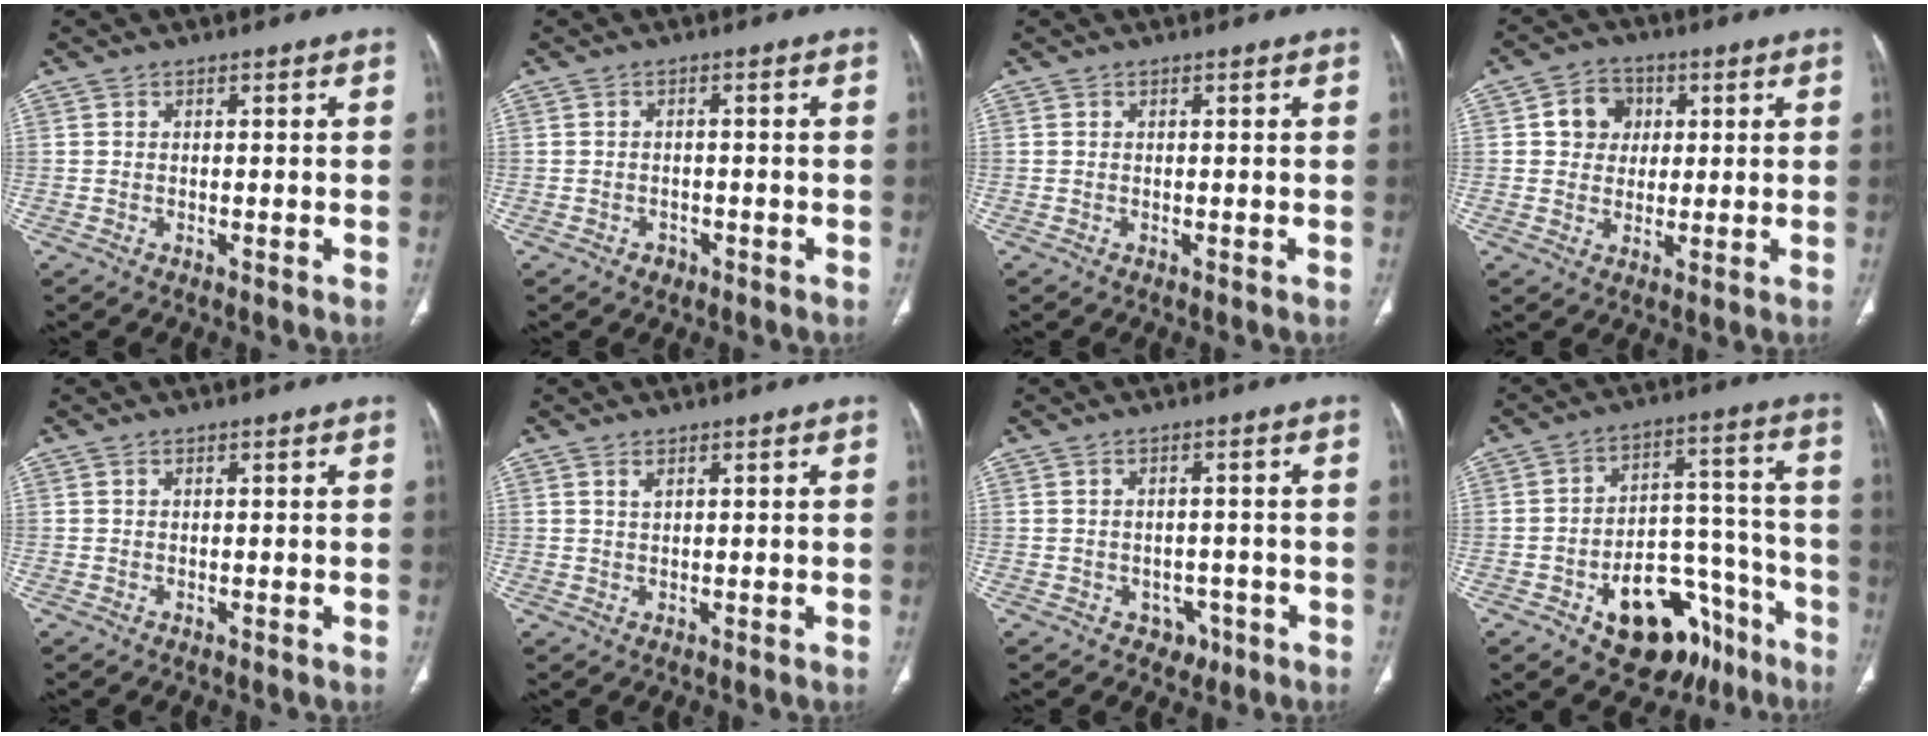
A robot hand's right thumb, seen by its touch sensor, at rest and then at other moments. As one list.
[{"total": 1.8, "force": [-1.0, 1.4, 0.5], "torque": [-0.006, 0.008, -0.012]}, {"total": 0.0}, {"total": 6.8, "force": [1.5, 6.0, 2.9], "torque": [-0.012, 0.001, 0.021]}, {"total": 0.0}, {"total": 1.3, "force": [0.8, 0.5, 0.8], "torque": [-0.017, 0.000, 0.018]}, {"total": 3.5, "force": [-1.6, 2.8, 1.3], "torque": [0.002, 0.012, -0.016]}, {"total": 18.8, "force": [-10.6, 11.0, 10.9], "torque": [-0.096, 0.096, -0.146]}]